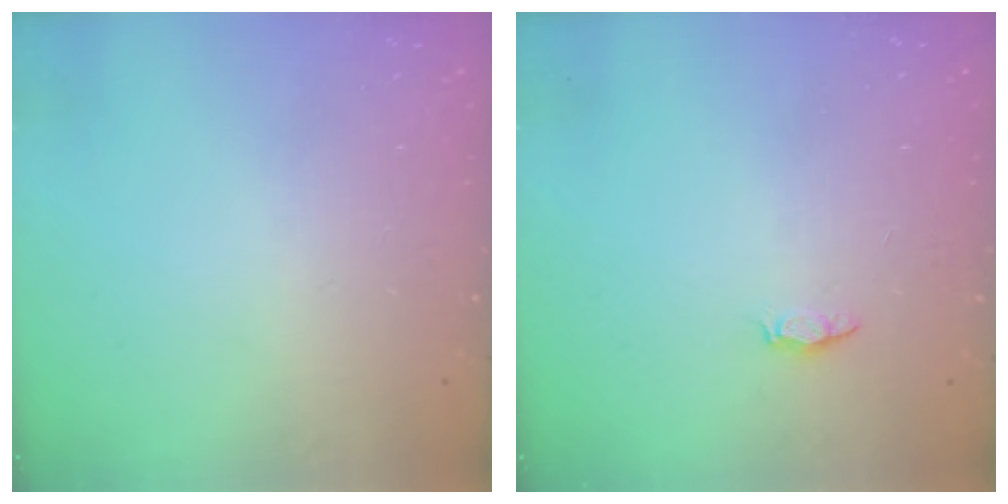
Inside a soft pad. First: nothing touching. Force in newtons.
{"total": 2.5, "press": 2.5, "slide": 0.3}